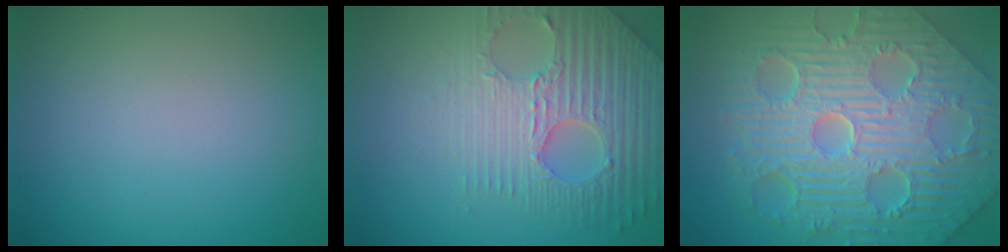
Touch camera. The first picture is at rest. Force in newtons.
{"total": 6.6, "press": 5.1, "slide": 4.2}
{"total": 12.5, "press": 8.2, "slide": 9.4}